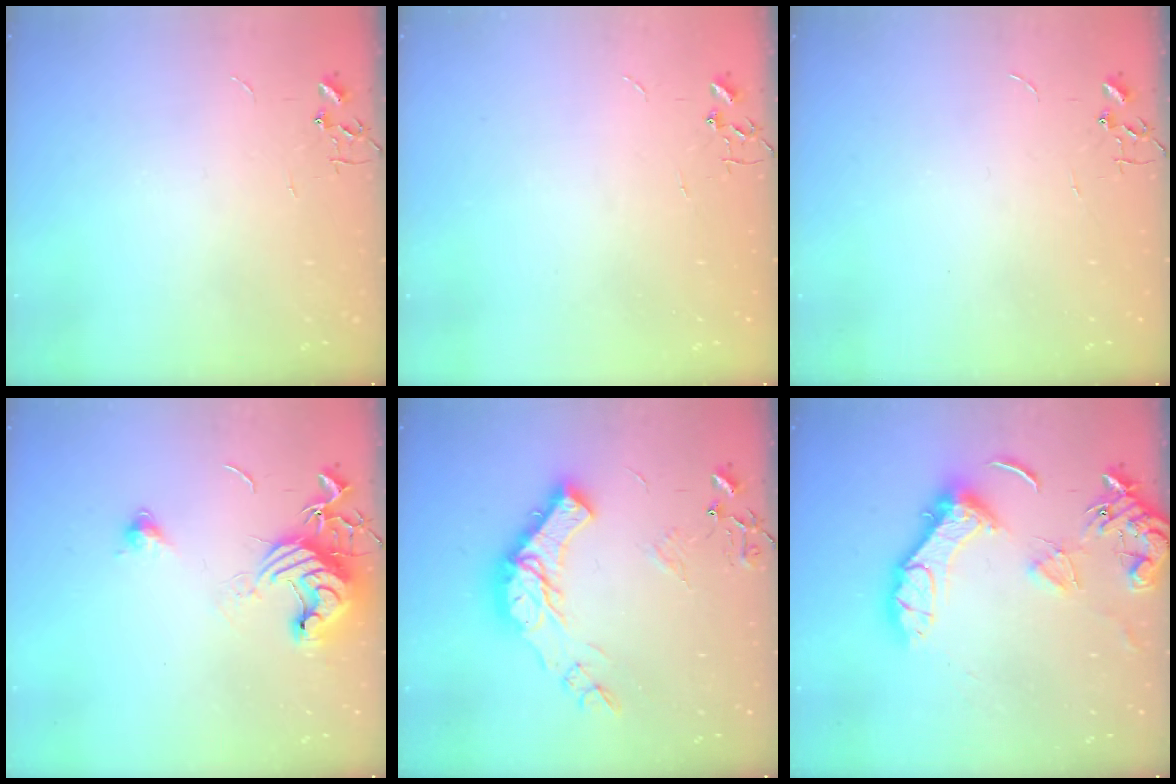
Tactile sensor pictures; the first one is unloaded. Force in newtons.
{"total": 0.0}
{"total": 0.0}
{"total": 12.8, "press": 12.7, "slide": 1.6}
{"total": 19.1, "press": 19.0, "slide": 2.2}
{"total": 15.8, "press": 15.7, "slide": 1.7}